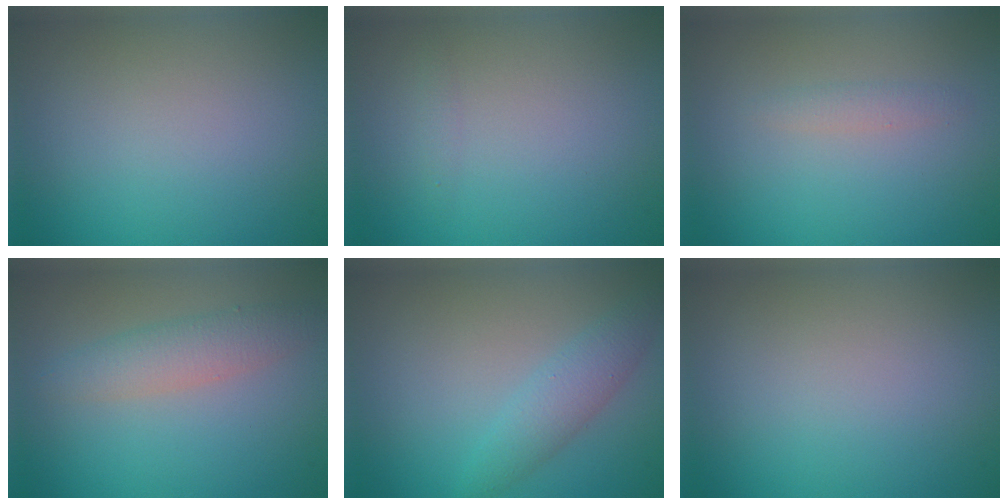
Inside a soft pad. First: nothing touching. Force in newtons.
{"total": 0.6, "press": 0.6, "slide": 0.1}
{"total": 1.0, "press": 1.0, "slide": 0.0}
{"total": 2.9, "press": 2.9, "slide": 0.1}
{"total": 2.6, "press": 2.6, "slide": 0.0}
{"total": 0.0}